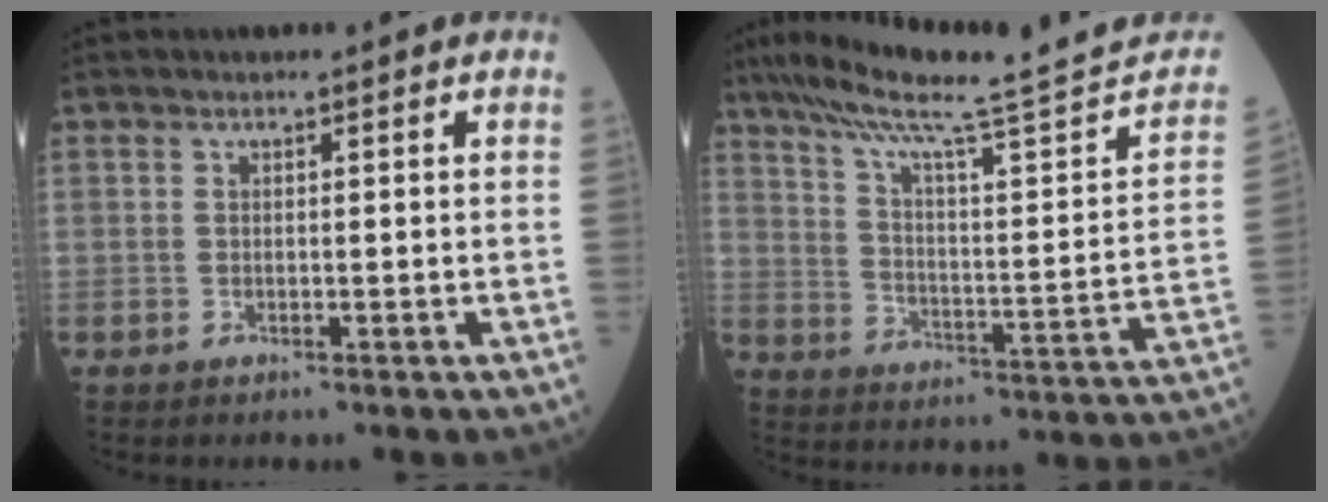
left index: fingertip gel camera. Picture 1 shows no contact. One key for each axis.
{"total": 25.8, "fx": 22.4, "fy": 0.4, "fz": 12.8, "tx": -0.199, "ty": -0.041, "tz": 0.307}